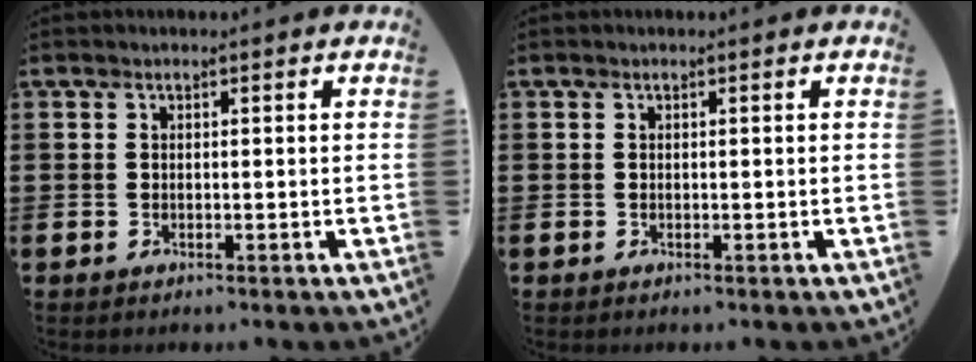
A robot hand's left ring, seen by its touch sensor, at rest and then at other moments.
{"total": 0.0}